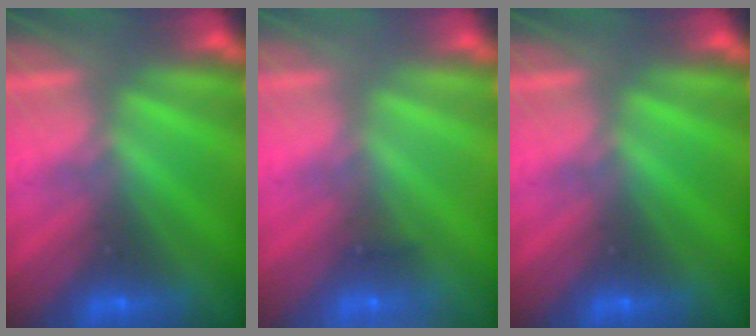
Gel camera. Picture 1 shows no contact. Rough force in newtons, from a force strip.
{"total": 2.4}
{"total": 0.0}